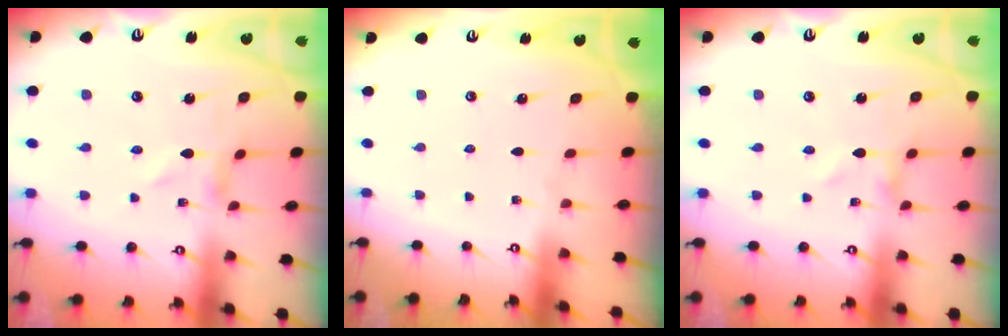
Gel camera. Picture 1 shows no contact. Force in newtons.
{"total": 0.0}
{"total": 0.0}